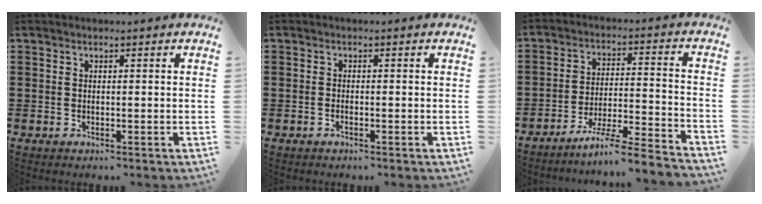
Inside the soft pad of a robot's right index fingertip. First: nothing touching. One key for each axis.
{"total": 0.6, "fx": -0.4, "fy": -0.1, "fz": 0.4, "tx": -0.010, "ty": -0.006, "tz": -0.006}
{"total": 7.1, "fx": -6.1, "fy": -0.2, "fz": 3.6, "tx": -0.071, "ty": -0.010, "tz": -0.119}